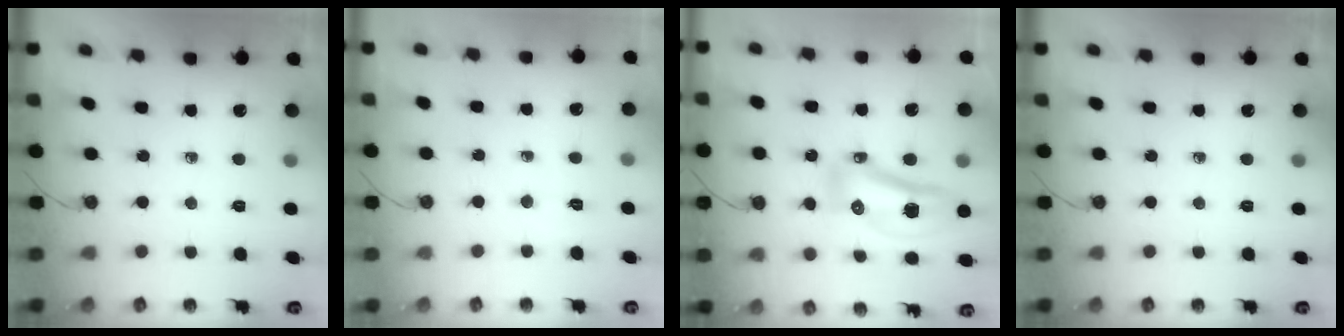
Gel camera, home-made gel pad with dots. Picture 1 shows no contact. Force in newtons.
{"total": 2.9, "press": 2.6, "slide": 1.4}
{"total": 14.2, "press": 14.0, "slide": 2.6}
{"total": 0.0}